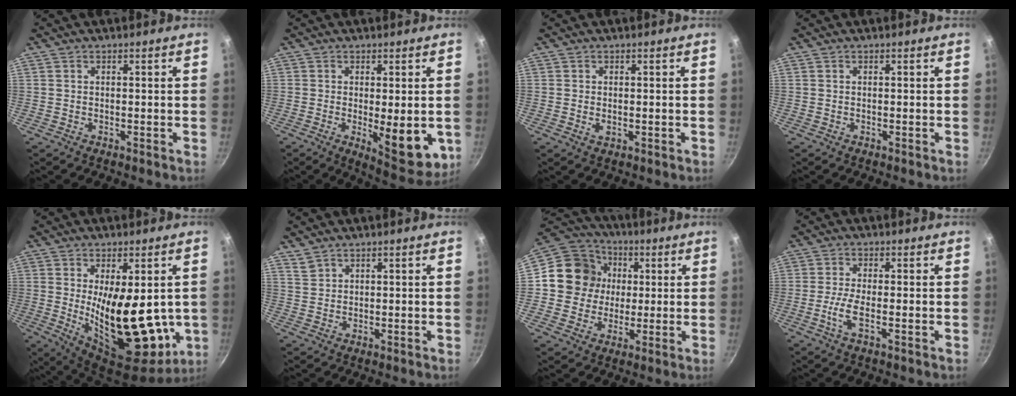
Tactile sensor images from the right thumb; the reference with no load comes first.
{"total": 10.8, "force": [-1.3, 3.9, 9.9], "torque": [-0.108, -0.015, -0.006]}
{"total": 1.4, "force": [-0.1, 0.9, 1.1], "torque": [-0.018, -0.002, -0.001]}
{"total": 0.0}
{"total": 20.7, "force": [-0.5, 9.7, 18.2], "torque": [-0.259, -0.036, 0.015]}
{"total": 1.8, "force": [1.6, 0.8, 0.3], "torque": [-0.001, 0.001, 0.037]}
{"total": 13.8, "force": [1.4, 12.8, 4.9], "torque": [-0.054, 0.021, 0.009]}
{"total": 4.1, "force": [-1.3, 0.9, 3.8], "torque": [-0.090, 0.005, -0.031]}